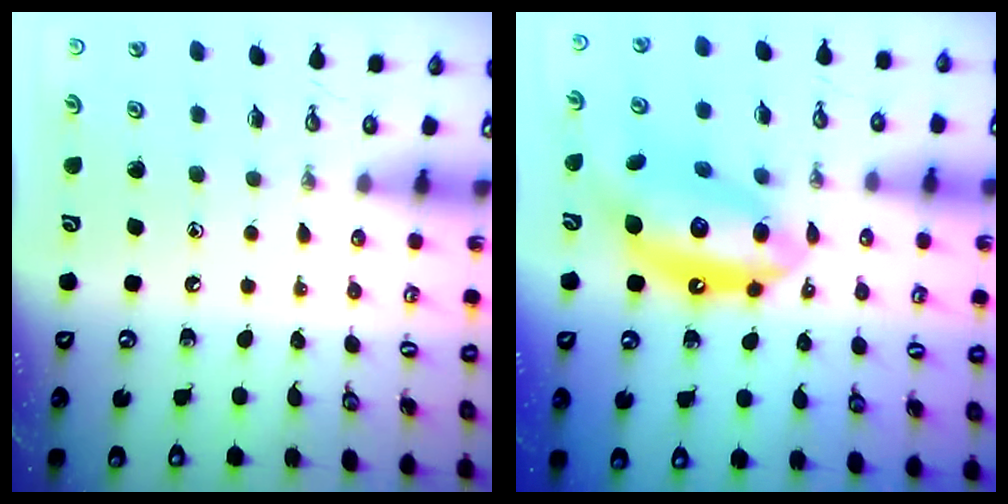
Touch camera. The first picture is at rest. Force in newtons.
{"total": 15.5, "press": 15.5, "slide": 1.3}